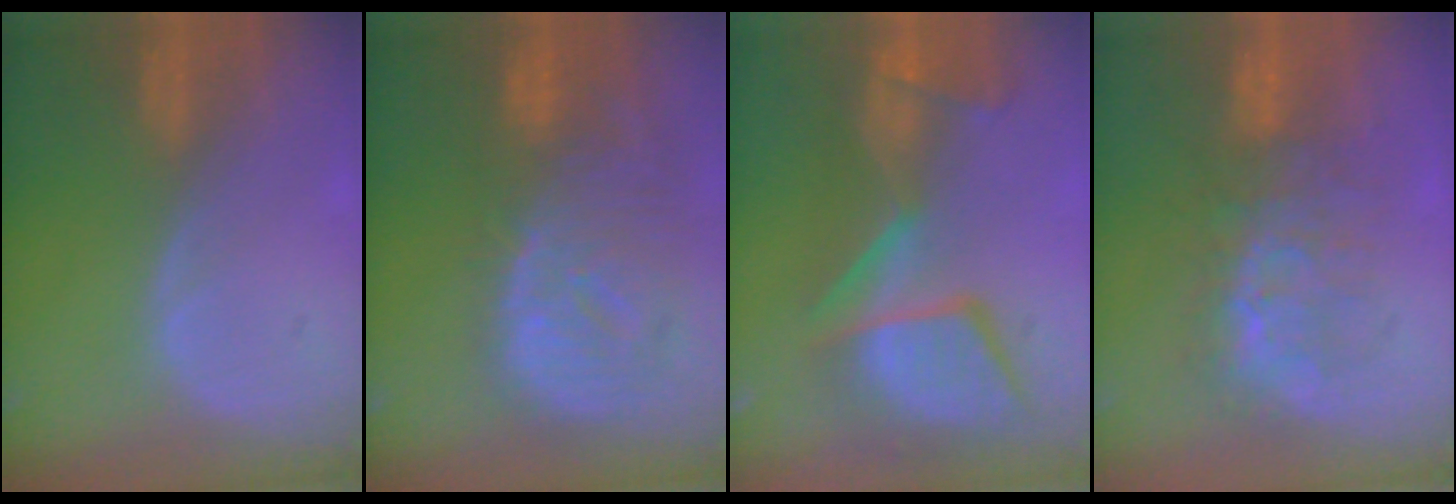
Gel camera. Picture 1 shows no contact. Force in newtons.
{"total": 12.4, "press": 10.7, "slide": 6.3}
{"total": 12.1, "press": 11.1, "slide": 4.9}
{"total": 8.0, "press": 7.8, "slide": 1.8}